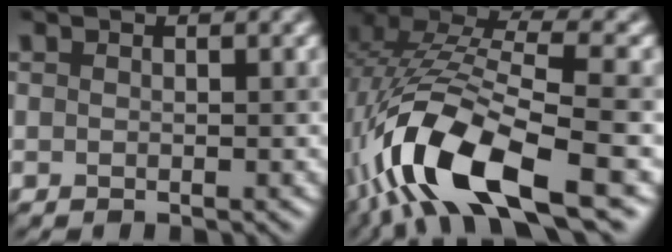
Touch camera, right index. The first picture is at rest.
{"total": 13.3, "force": [-5.6, 4.4, 11.3], "torque": [-0.232, 0.004, -0.100]}